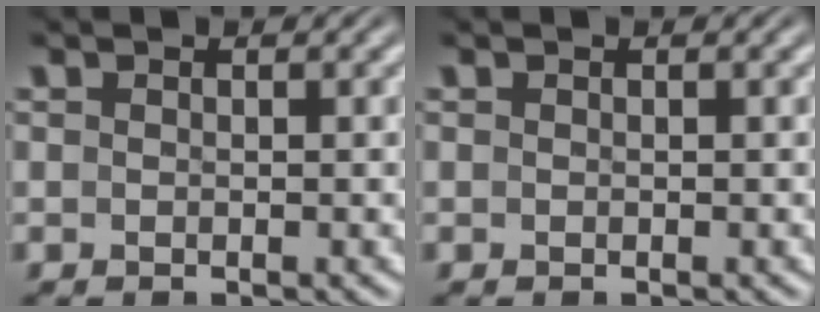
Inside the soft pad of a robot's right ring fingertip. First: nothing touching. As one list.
[{"total": 0.0}]